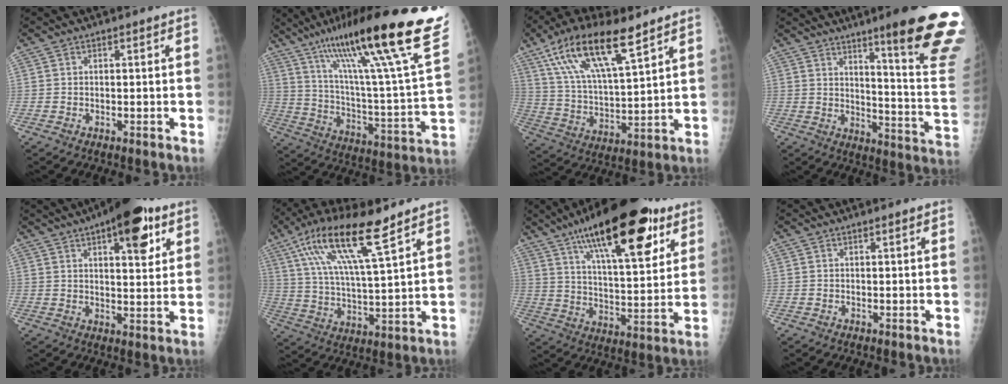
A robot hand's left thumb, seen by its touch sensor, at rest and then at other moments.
{"total": 33.1, "force": [21.2, 3.8, 25.2], "torque": [-0.365, -0.060, 0.331]}
{"total": 17.7, "force": [10.4, 5.4, 13.3], "torque": [-0.237, -0.029, 0.201]}
{"total": 21.1, "force": [13.7, 1.3, 16.0], "torque": [-0.177, -0.092, 0.182]}
{"total": 14.4, "force": [7.4, 5.4, 11.0], "torque": [-0.121, -0.020, 0.099]}
{"total": 16.7, "force": [9.6, 3.2, 13.2], "torque": [-0.254, -0.023, 0.184]}
{"total": 26.2, "force": [14.7, 8.8, 19.8], "torque": [-0.286, -0.032, 0.234]}
{"total": 0.8, "force": [0.5, 0.1, 0.6], "torque": [-0.008, 0.001, 0.007]}